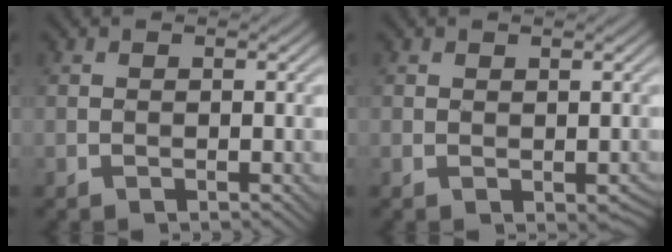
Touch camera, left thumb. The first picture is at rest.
{"total": 1.1, "force": [-0.1, 0.8, 0.7], "torque": [-0.009, -0.002, 0.003]}